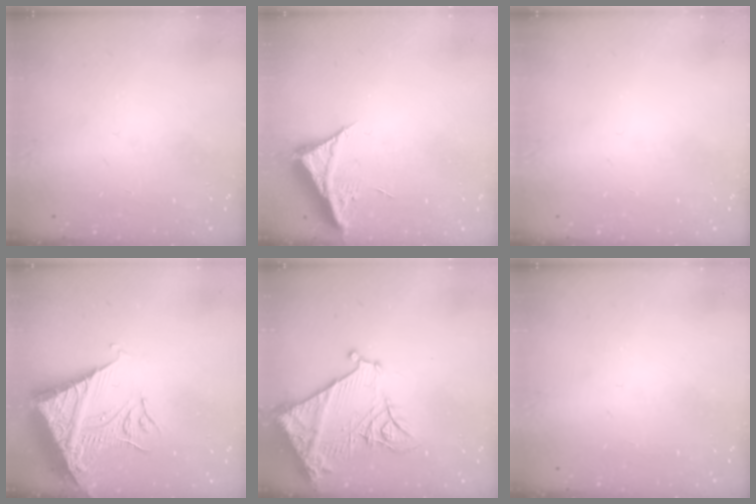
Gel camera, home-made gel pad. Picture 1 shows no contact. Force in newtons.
{"total": 9.2, "press": 9.2, "slide": 0.8}
{"total": 0.0}
{"total": 12.5, "press": 12.5, "slide": 1.2}
{"total": 17.0, "press": 16.8, "slide": 2.0}
{"total": 0.0}